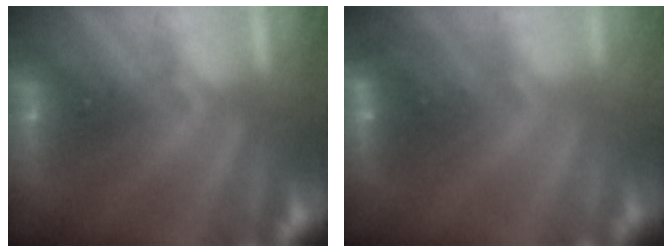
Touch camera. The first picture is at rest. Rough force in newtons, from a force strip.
{"total": 2.3}